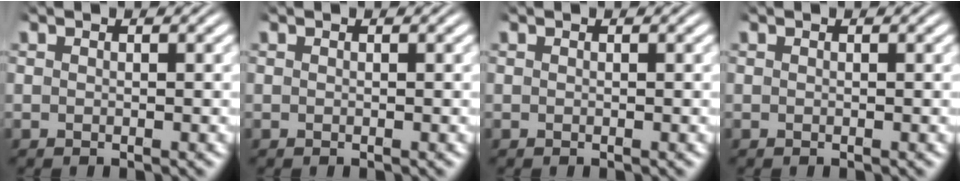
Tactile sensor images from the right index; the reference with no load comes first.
{"total": 0.0}
{"total": 0.0}
{"total": 0.0}